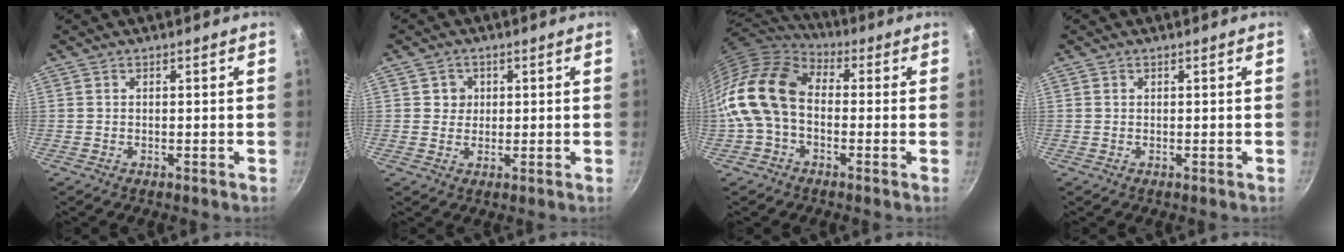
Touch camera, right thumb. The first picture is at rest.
{"total": 3.1, "force": [0.8, 3.0, 0.6], "torque": [0.013, 0.002, 0.008]}
{"total": 16.0, "force": [-1.3, 11.1, 11.4], "torque": [-0.205, 0.040, -0.046]}
{"total": 0.6, "force": [0.2, 0.5, 0.2], "torque": [-0.002, 0.003, 0.003]}